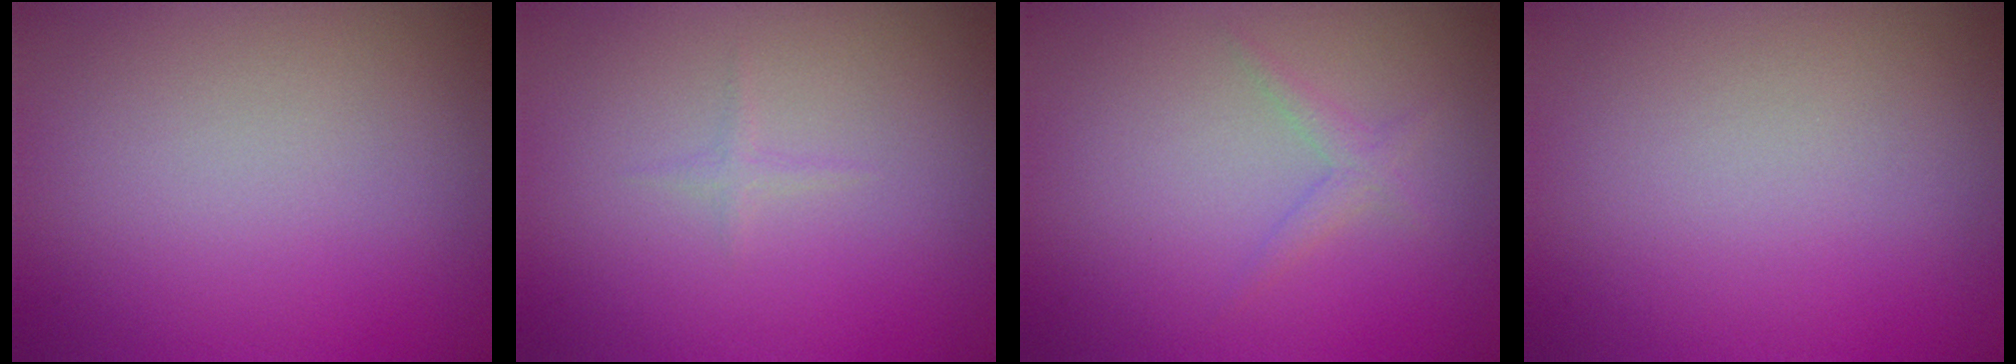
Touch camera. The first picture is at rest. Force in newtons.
{"total": 0.6, "press": 0.6, "slide": 0.0}
{"total": 1.1, "press": 1.1, "slide": 0.0}
{"total": 0.0}